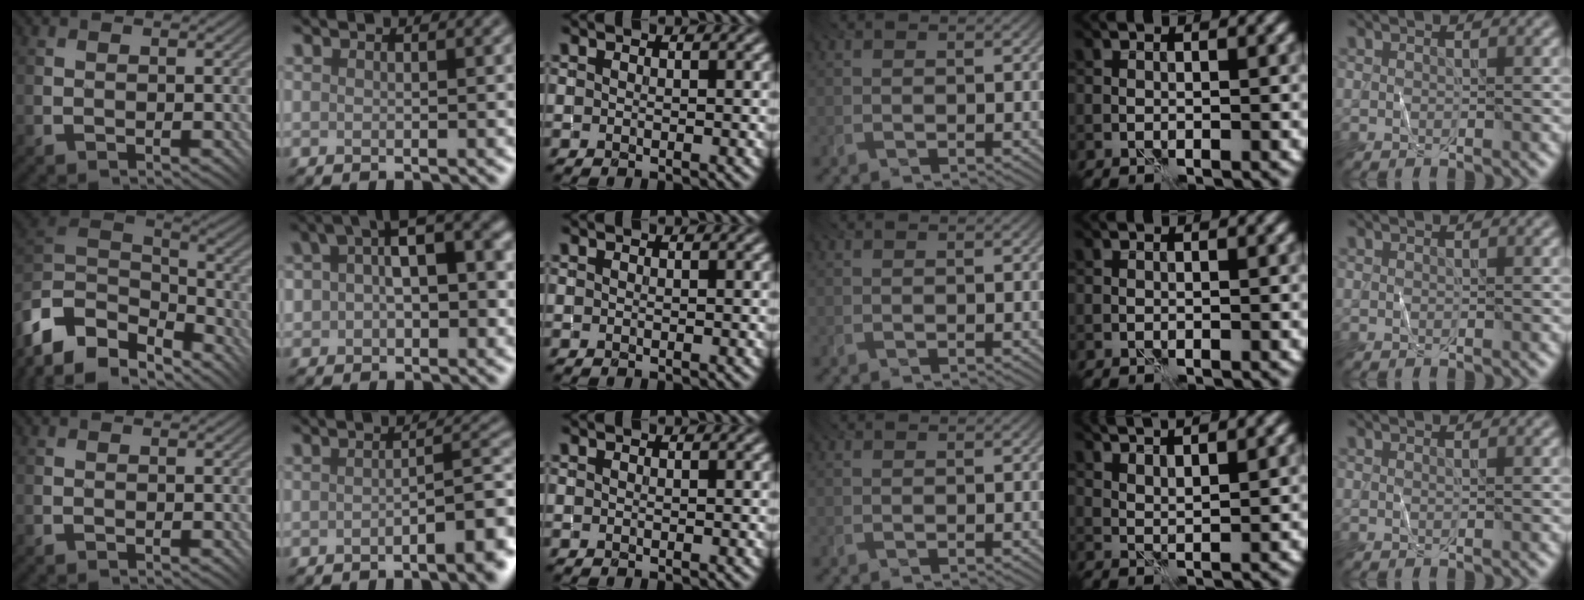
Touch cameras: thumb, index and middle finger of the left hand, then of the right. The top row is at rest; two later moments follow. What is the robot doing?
{"motion": "fold", "object": "shorts"}